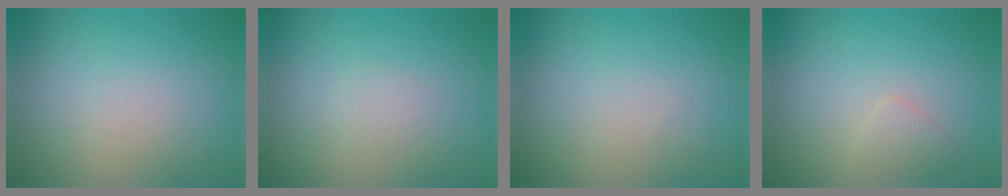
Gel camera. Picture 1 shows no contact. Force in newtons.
{"total": 0.8, "press": 0.8, "slide": 0.1}
{"total": 0.0}
{"total": 1.2, "press": 1.2, "slide": 0.0}